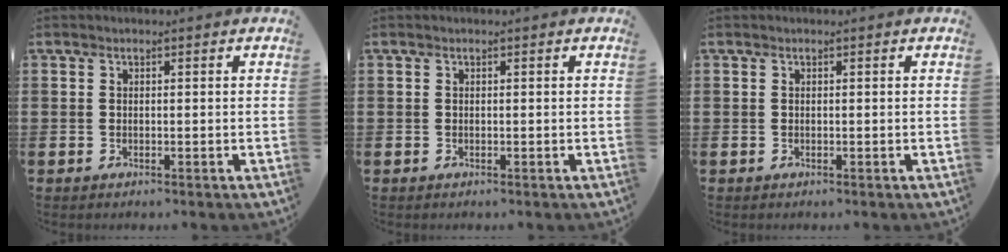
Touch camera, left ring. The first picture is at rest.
{"total": 0.0}
{"total": 0.0}